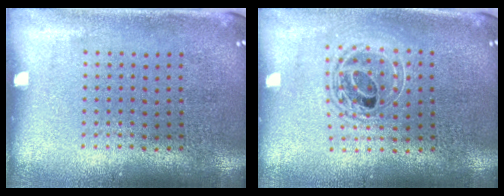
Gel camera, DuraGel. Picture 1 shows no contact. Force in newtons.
{"total": 1.6, "press": 1.4, "slide": 0.8}